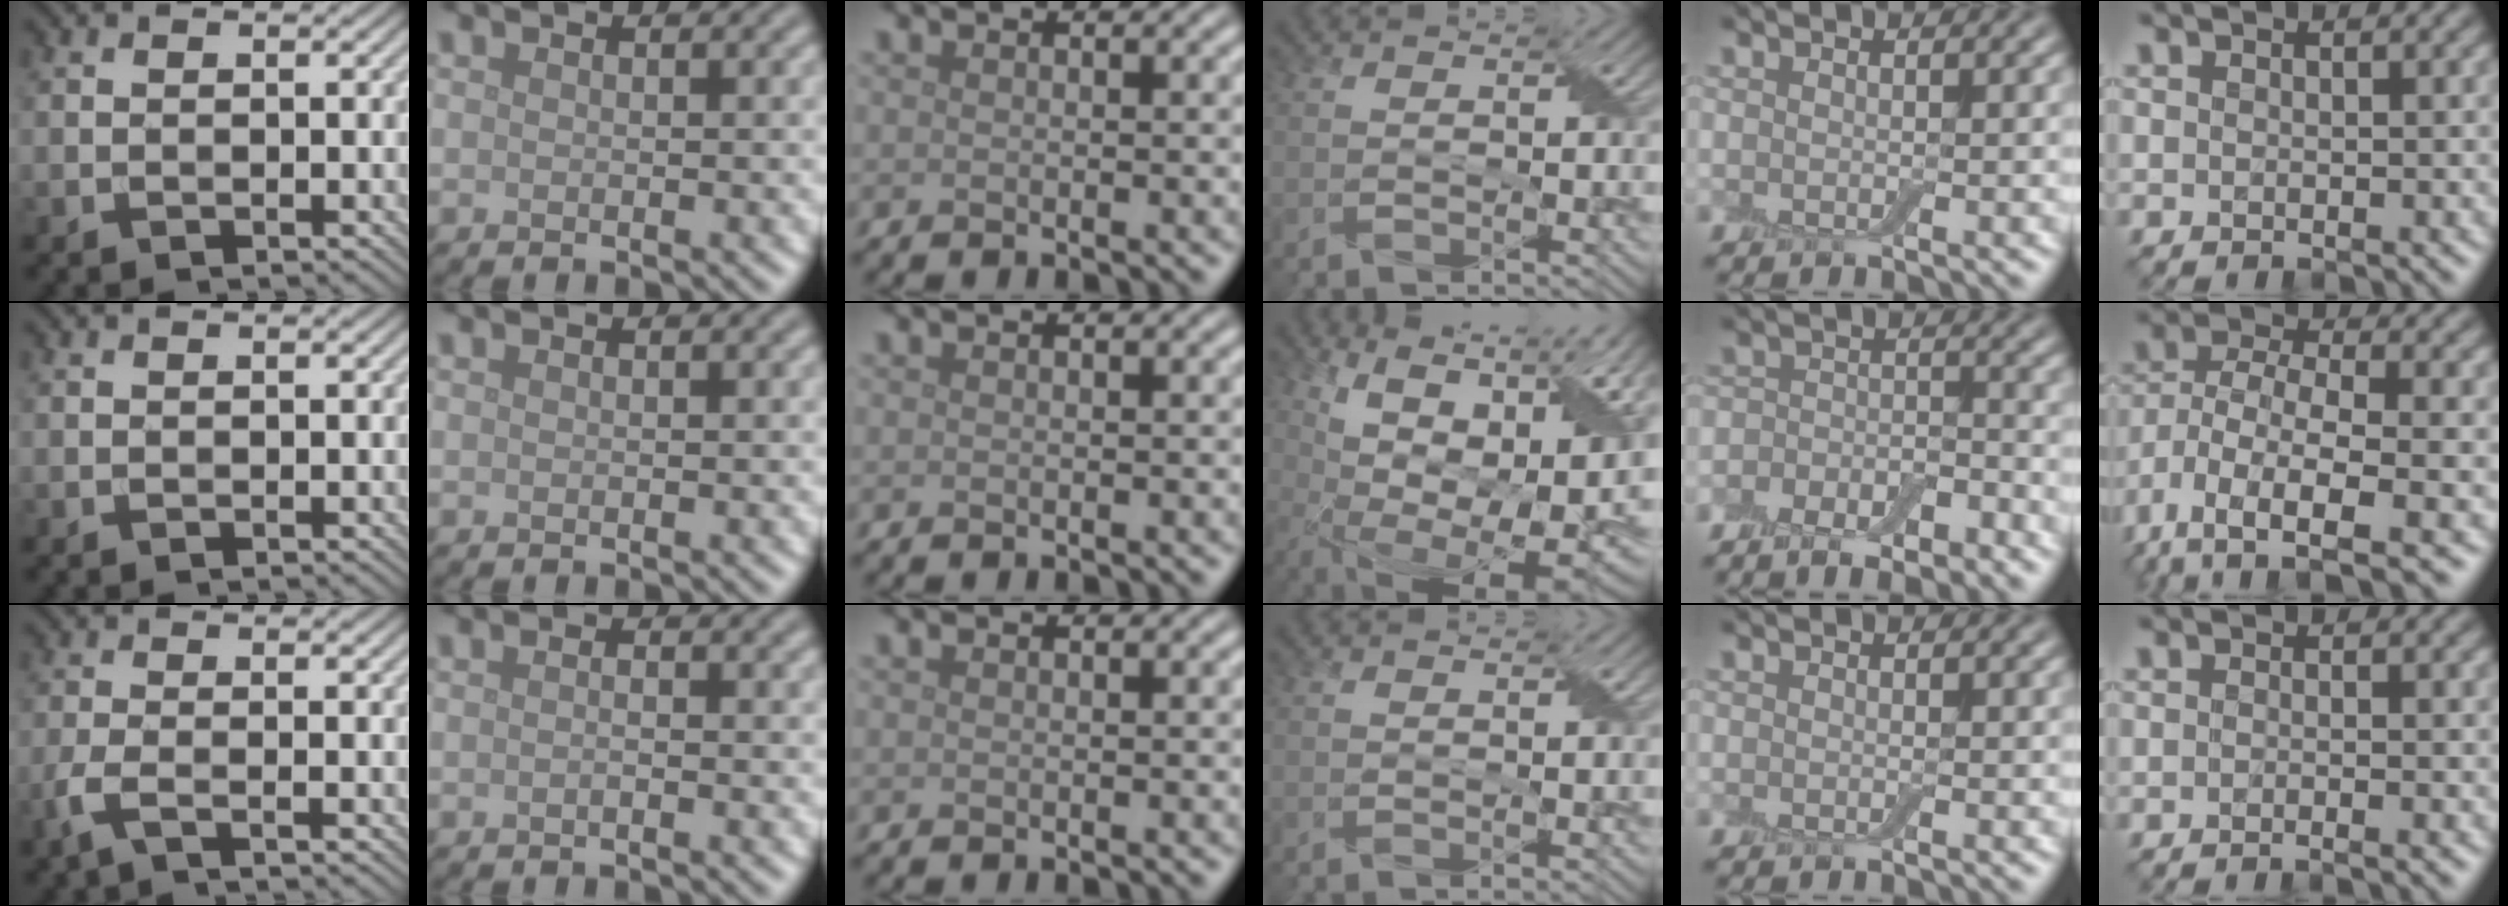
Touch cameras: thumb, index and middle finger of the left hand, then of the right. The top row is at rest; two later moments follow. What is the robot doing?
{"motion": "peel", "object": "bubble wrap"}